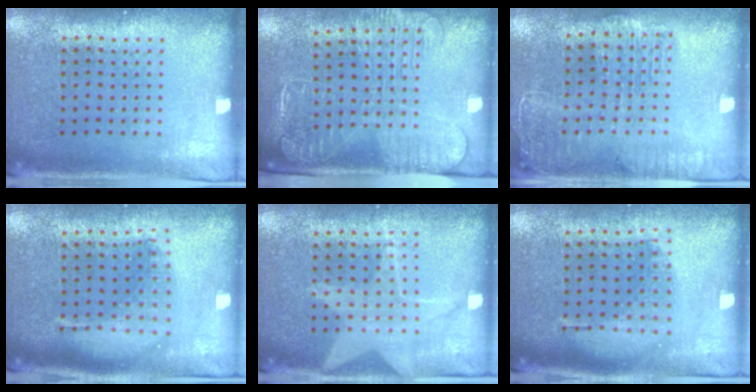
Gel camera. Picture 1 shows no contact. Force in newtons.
{"total": 2.5, "press": 1.9, "slide": 1.5}
{"total": 2.0, "press": 1.8, "slide": 0.8}
{"total": 1.6, "press": 1.4, "slide": 0.7}
{"total": 1.4, "press": 1.4, "slide": 0.2}
{"total": 1.2, "press": 1.1, "slide": 0.4}